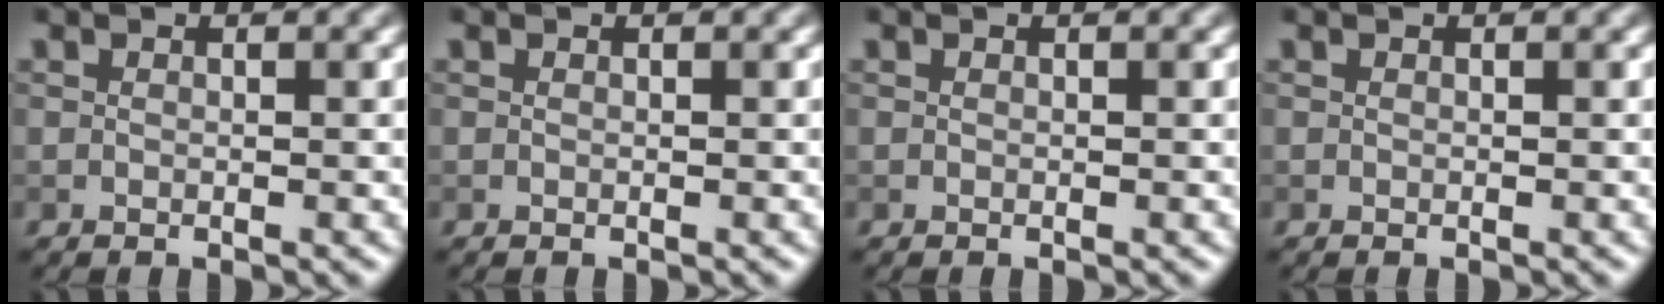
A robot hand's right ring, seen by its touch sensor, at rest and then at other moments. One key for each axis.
{"total": 0.0}
{"total": 0.0}
{"total": 0.0}